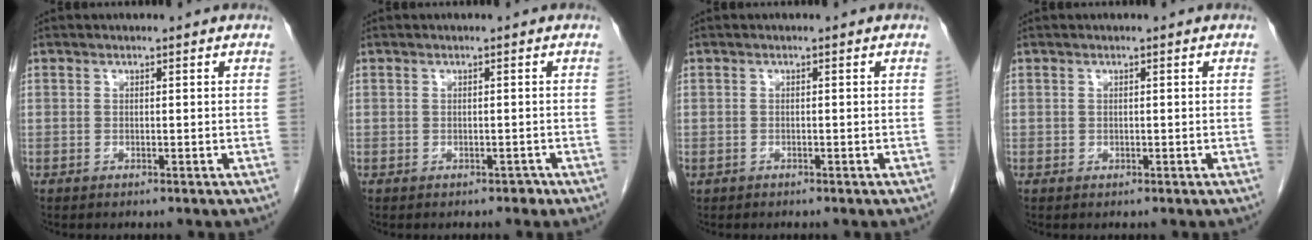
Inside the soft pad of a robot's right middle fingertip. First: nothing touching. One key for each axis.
{"total": 0.6, "fx": -0.4, "fy": 0.3, "fz": 0.2, "tx": 0.000, "ty": 0.001, "tz": -0.006}
{"total": 0.6, "fx": -0.4, "fy": 0.3, "fz": 0.1, "tx": -0.006, "ty": 0.002, "tz": -0.006}
{"total": 0.0}